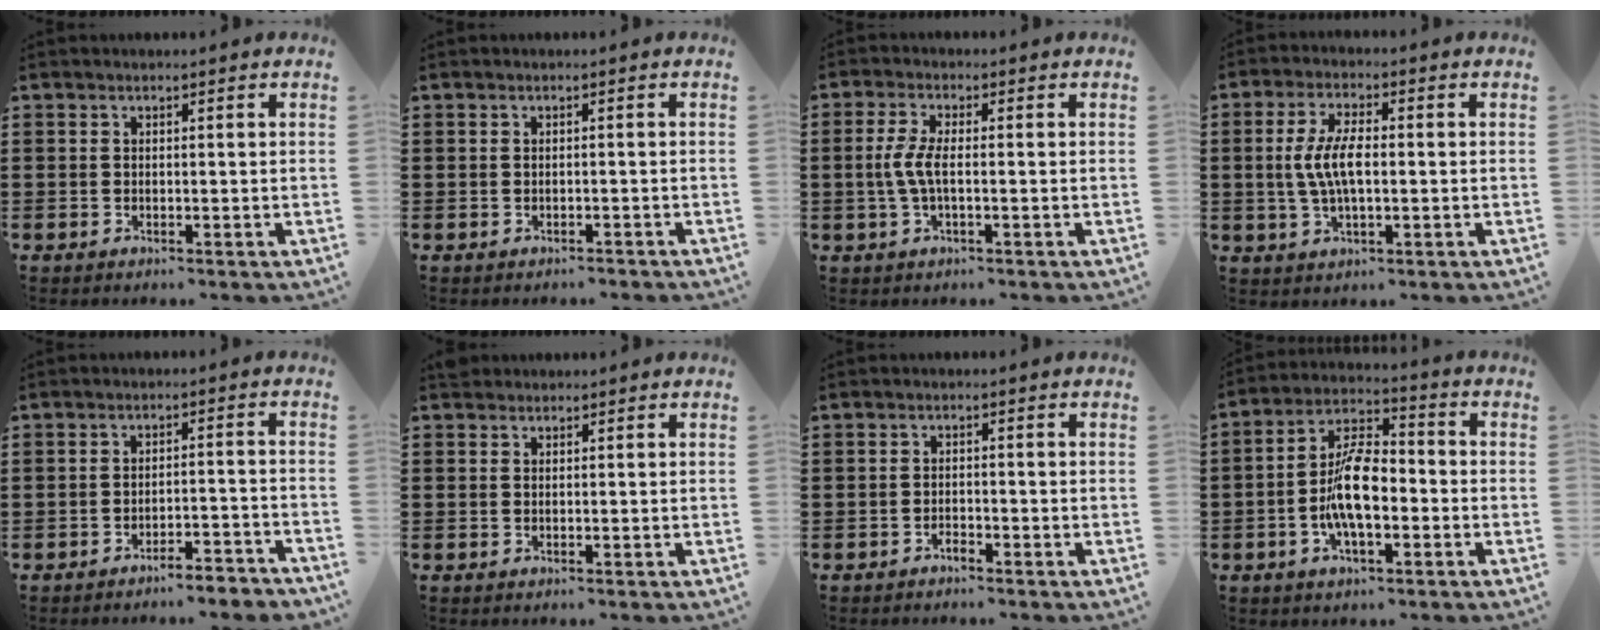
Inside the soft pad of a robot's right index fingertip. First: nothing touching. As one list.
[{"total": 0.7, "force": [-0.6, 0.3, 0.0], "torque": [0.000, 0.002, -0.013]}, {"total": 4.2, "force": [-0.5, 1.2, 4.0], "torque": [-0.102, -0.007, -0.019]}, {"total": 6.6, "force": [-0.1, 2.5, 6.1], "torque": [-0.140, -0.003, -0.013]}, {"total": 3.4, "force": [-3.3, 0.0, 0.7], "torque": [-0.015, 0.000, -0.069]}, {"total": 0.9, "force": [0.8, 0.6, -0.1], "torque": [0.000, 0.003, 0.015]}, {"total": 1.2, "force": [-1.1, 0.2, 0.4], "torque": [-0.012, -0.002, -0.022]}, {"total": 9.8, "force": [-2.3, 4.3, 8.5], "torque": [-0.177, 0.003, -0.045]}]